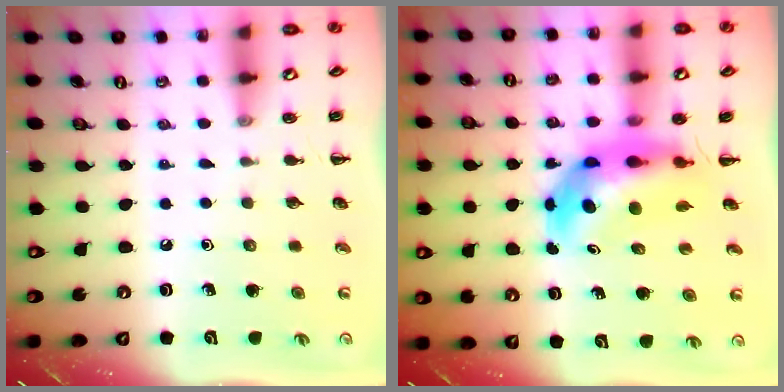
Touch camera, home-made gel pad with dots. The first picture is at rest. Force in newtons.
{"total": 8.5, "press": 8.0, "slide": 2.6}